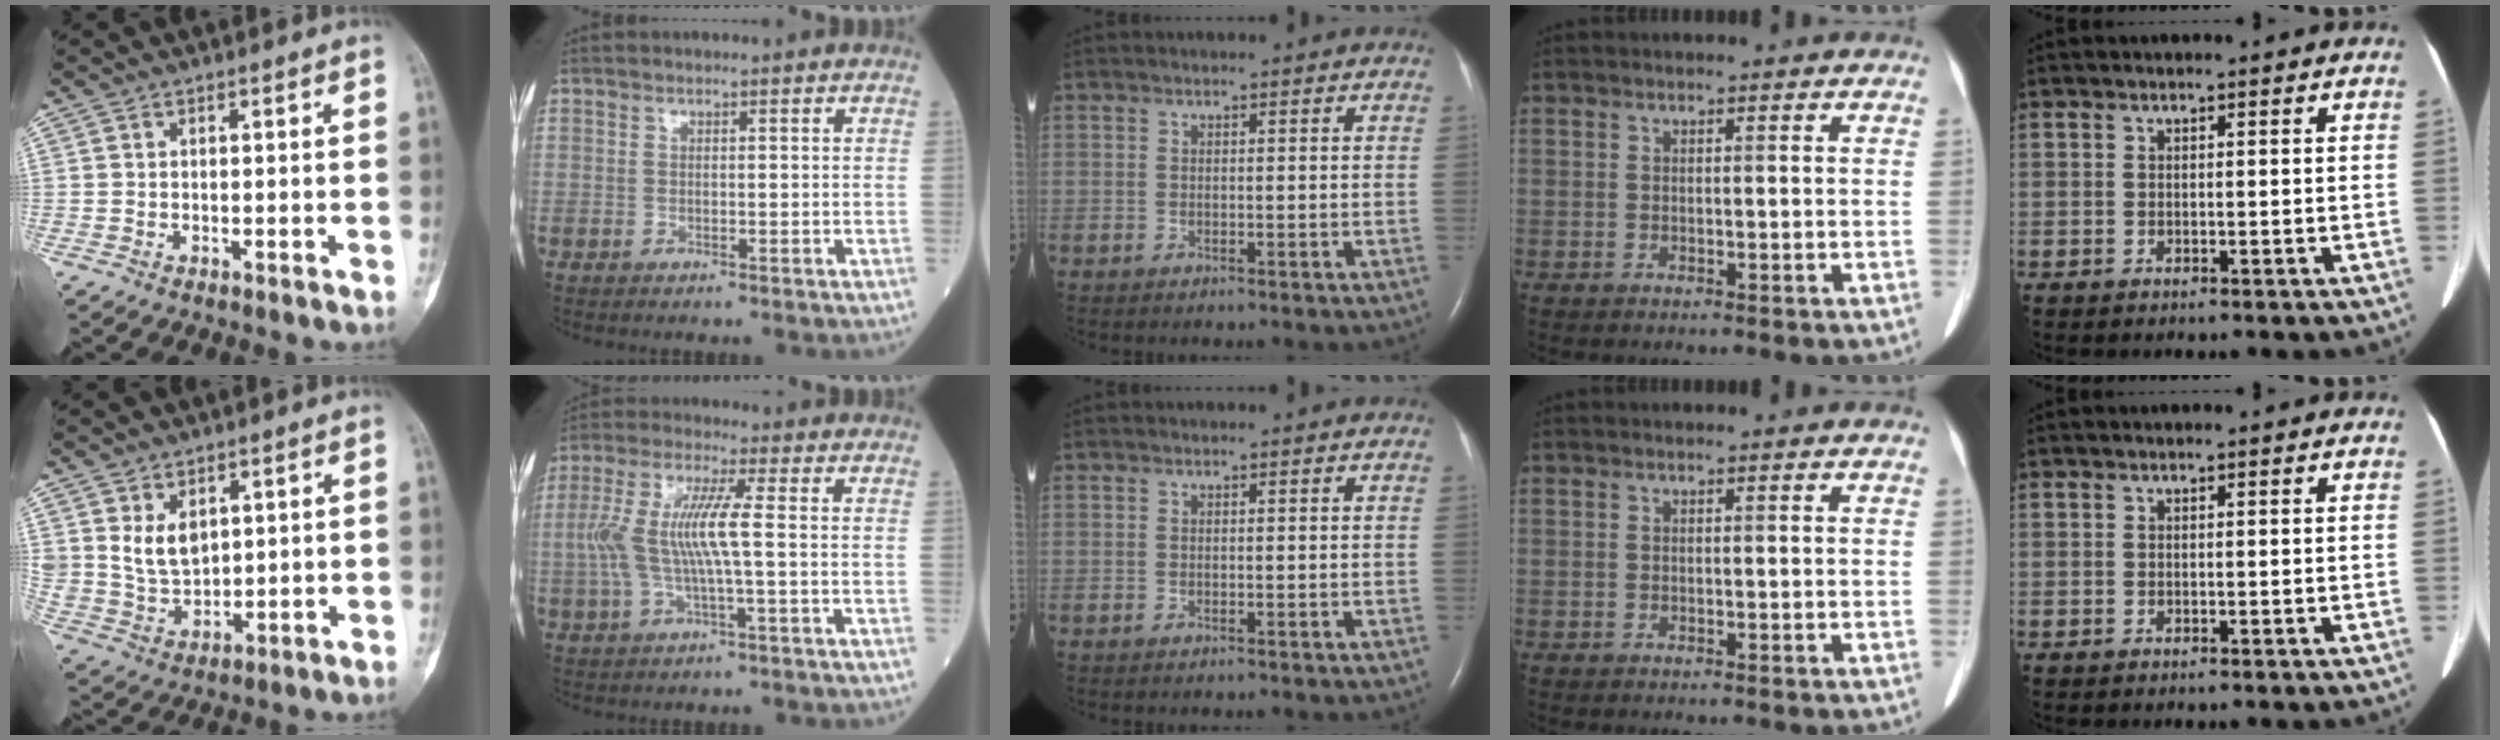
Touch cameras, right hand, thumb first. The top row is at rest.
{"thumb": {"total": 7.6, "force": [2.9, 5.2, 4.8], "torque": [-0.072, -0.023, 0.072]}, "index": {"total": 8.9, "force": [-0.2, 0.9, 8.9], "torque": [-0.191, 0.016, -0.010]}}